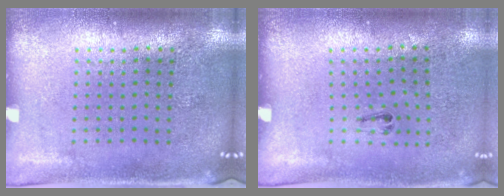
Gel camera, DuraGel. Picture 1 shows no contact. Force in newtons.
{"total": 0.6, "press": 0.2, "slide": 0.5}